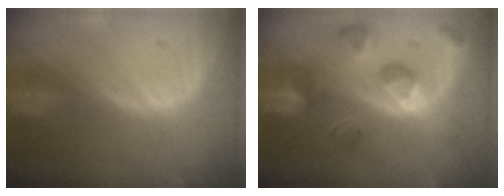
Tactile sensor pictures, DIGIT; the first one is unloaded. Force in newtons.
{"total": 9.5, "press": 8.6, "slide": 4.1}